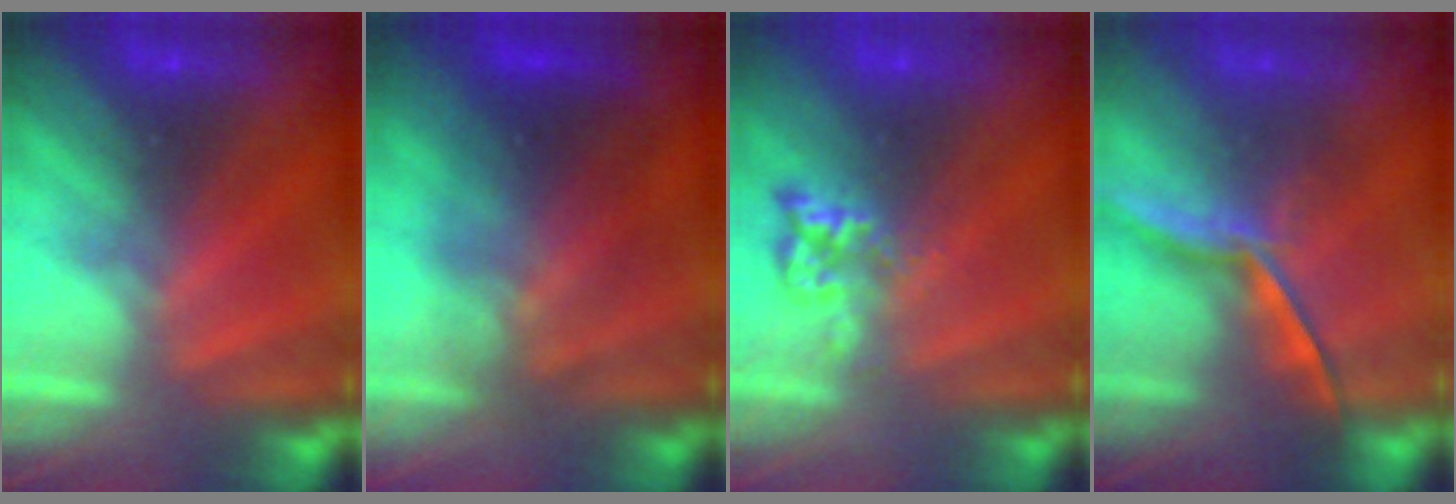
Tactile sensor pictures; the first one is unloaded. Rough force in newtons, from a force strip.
{"total": 3.6}
{"total": 2.4}
{"total": 1.4}